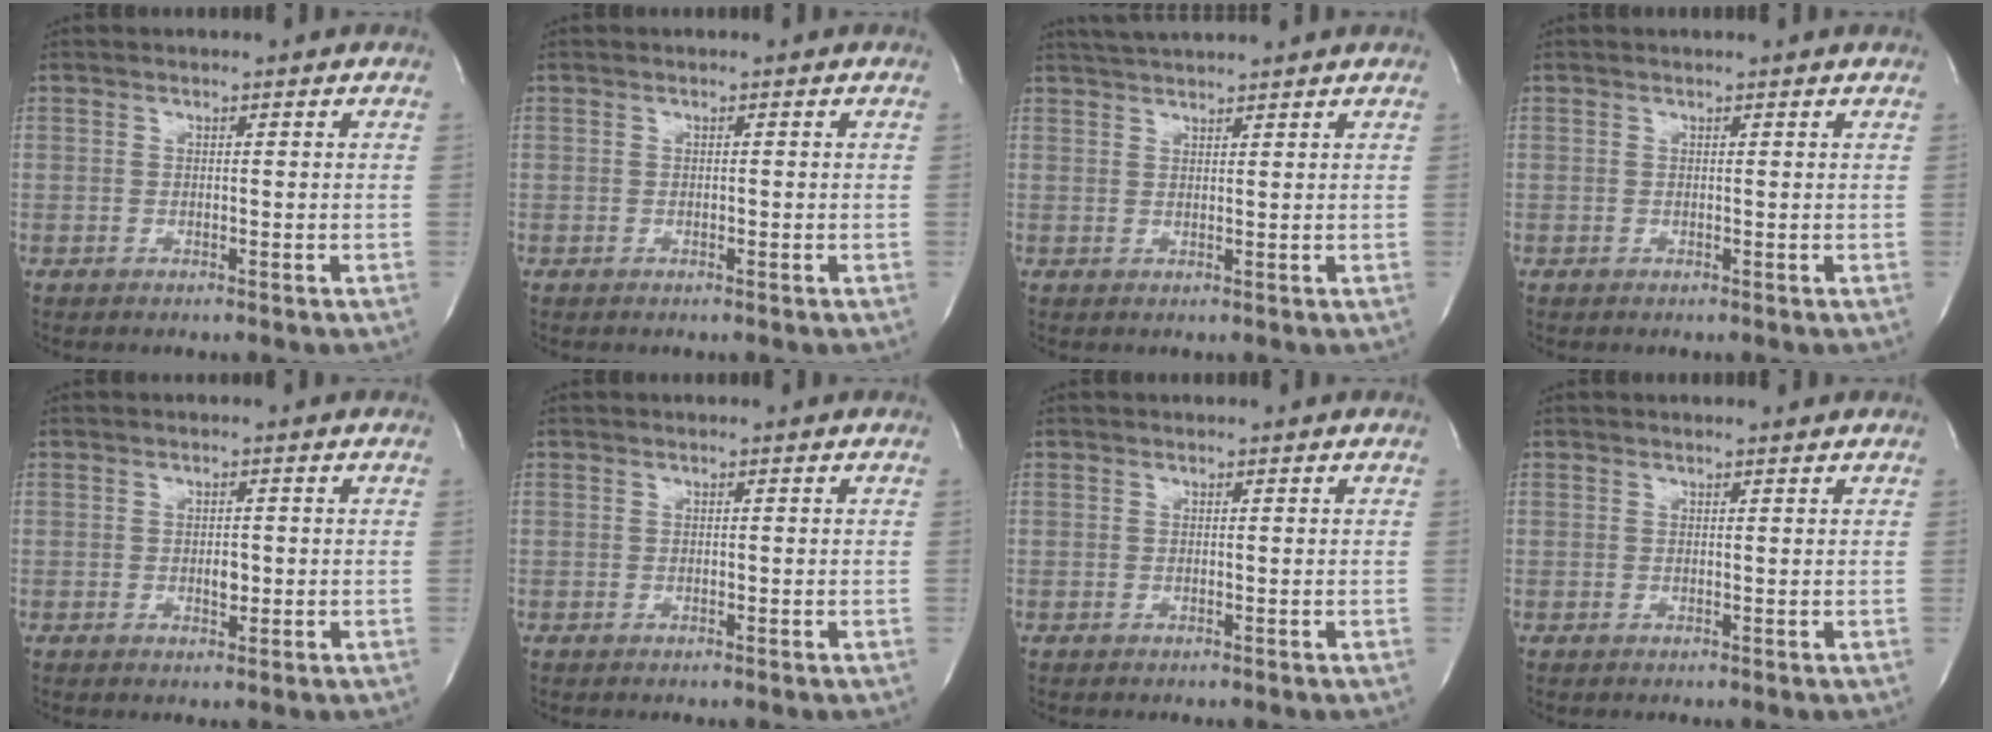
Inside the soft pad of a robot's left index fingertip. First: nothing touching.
{"total": 0.0}
{"total": 5.3, "force": [5.0, -0.7, 1.8], "torque": [-0.032, 0.026, 0.081]}
{"total": 0.9, "force": [0.9, -0.1, 0.3], "torque": [-0.008, 0.011, 0.012]}
{"total": 1.8, "force": [-0.2, 1.0, 1.5], "torque": [-0.024, 0.000, 0.000]}
{"total": 0.0}
{"total": 0.0}
{"total": 0.9, "force": [0.9, -0.1, 0.3], "torque": [-0.010, 0.003, 0.014]}